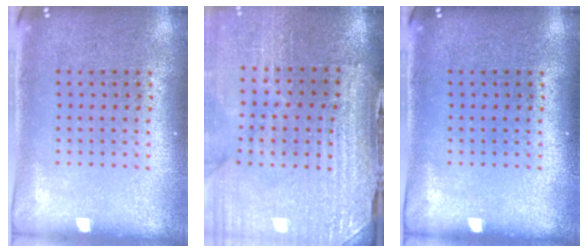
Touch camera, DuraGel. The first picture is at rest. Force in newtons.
{"total": 3.8, "press": 3.5, "slide": 1.4}
{"total": 0.0}